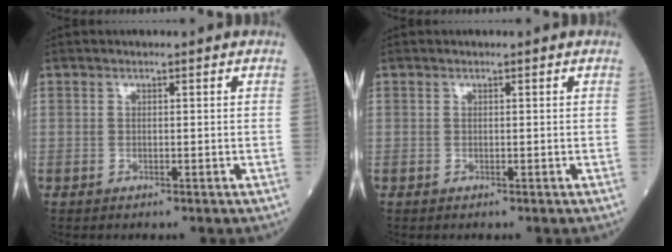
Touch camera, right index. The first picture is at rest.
{"total": 0.0}